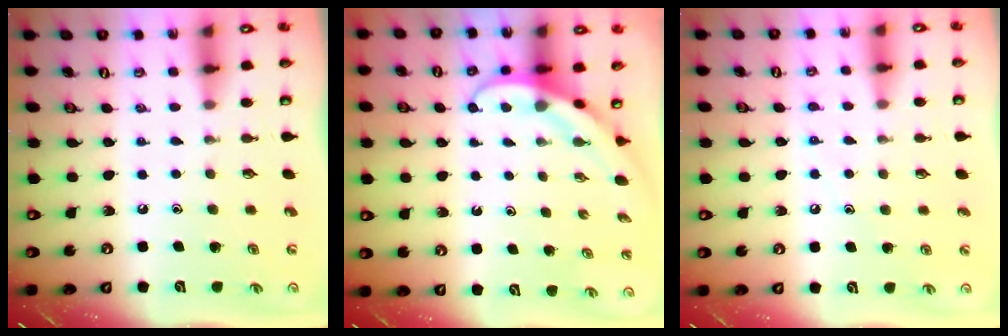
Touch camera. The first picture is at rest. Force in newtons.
{"total": 3.9, "press": 3.9, "slide": 0.3}
{"total": 5.0, "press": 5.0, "slide": 0.5}